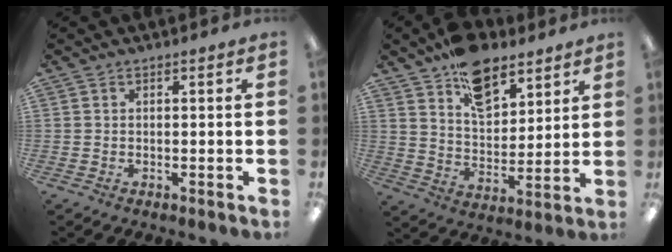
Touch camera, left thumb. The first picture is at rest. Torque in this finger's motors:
{"motor_torque": [1.90, 1.44, 1.04, -1.10, 0.07]}